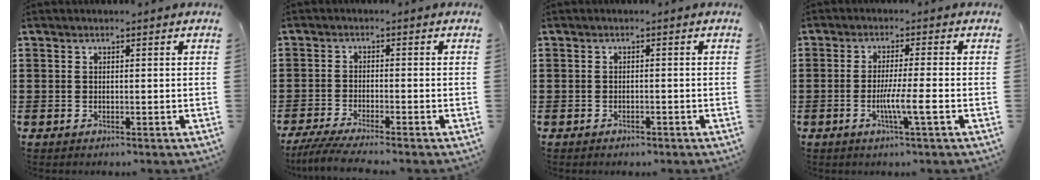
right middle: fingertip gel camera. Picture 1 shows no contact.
{"total": 3.5, "force": [-3.1, -0.1, 1.7], "torque": [-0.043, -0.013, -0.063]}
{"total": 0.7, "force": [-0.7, 0.2, 0.1], "torque": [-0.003, 0.001, -0.015]}
{"total": 5.2, "force": [-1.7, 0.0, 4.9], "torque": [-0.083, -0.008, -0.030]}